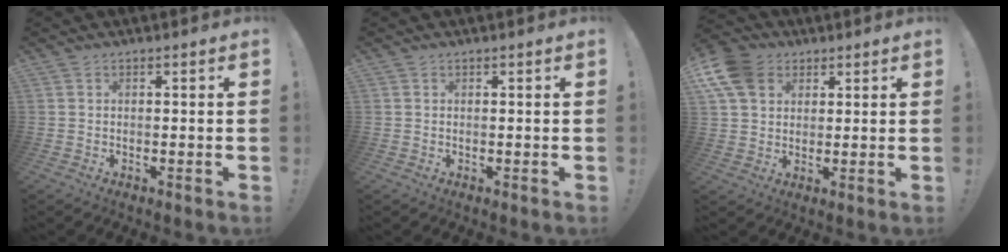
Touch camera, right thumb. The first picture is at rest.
{"total": 0.7, "force": [0.1, 0.7, -0.1], "torque": [0.005, 0.000, 0.001]}
{"total": 11.0, "force": [4.6, 8.4, 5.4], "torque": [-0.107, -0.018, 0.093]}